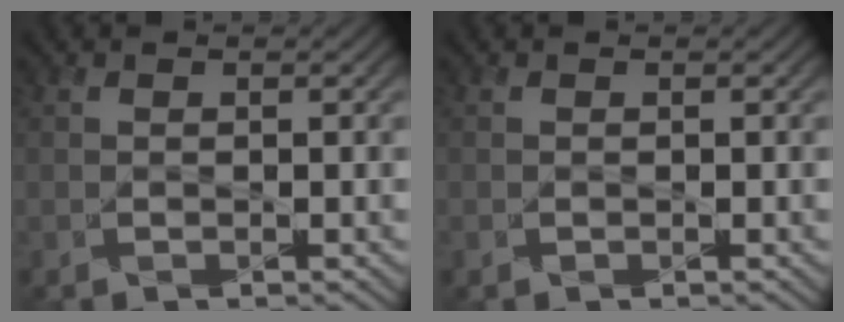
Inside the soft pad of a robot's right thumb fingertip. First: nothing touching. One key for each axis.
{"total": 0.0}